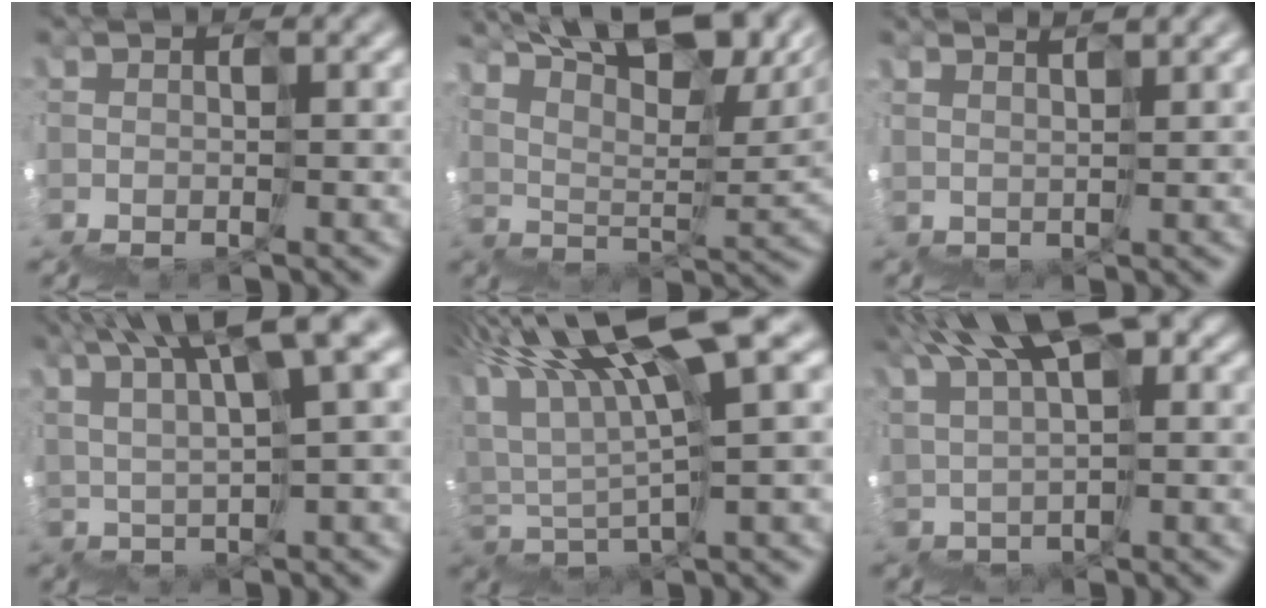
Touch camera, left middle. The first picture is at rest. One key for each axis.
{"total": 13.9, "fx": 12.8, "fy": 2.3, "fz": 5.1, "tx": -0.068, "ty": 0.069, "tz": 0.182}
{"total": 5.1, "fx": 5.1, "fy": 0.1, "fz": -0.5, "tx": 0.017, "ty": 0.052, "tz": 0.084}
{"total": 9.4, "fx": 7.4, "fy": 0.5, "fz": 5.8, "tx": -0.071, "ty": 0.061, "tz": 0.131}
{"total": 8.3, "fx": 6.5, "fy": -0.3, "fz": 5.1, "tx": -0.099, "ty": 0.045, "tz": 0.108}
{"total": 7.9, "fx": 6.6, "fy": 1.5, "fz": 4.2, "tx": -0.075, "ty": 0.047, "tz": 0.113}